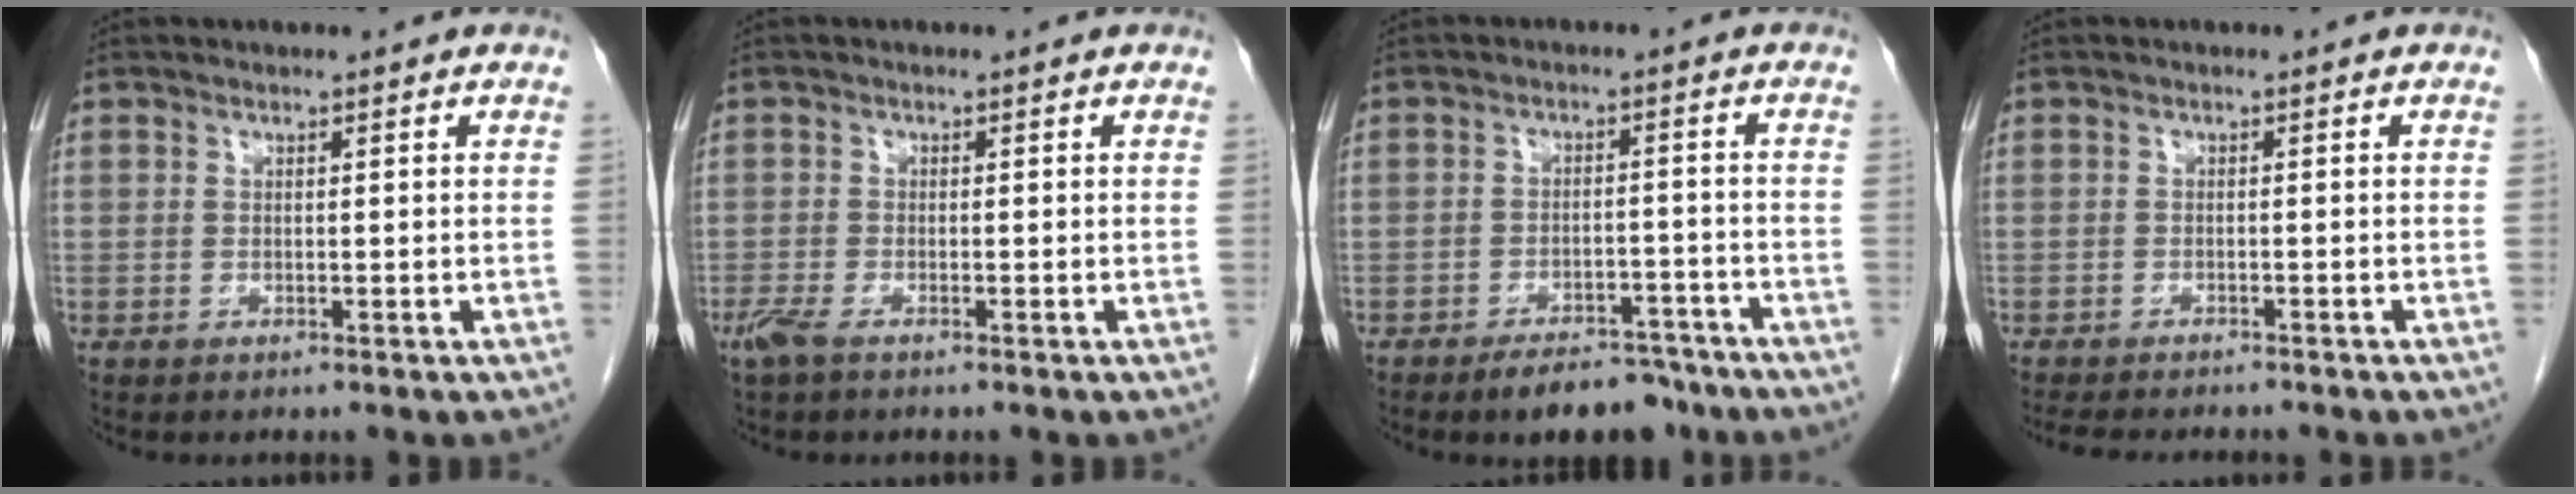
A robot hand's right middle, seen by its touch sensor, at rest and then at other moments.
{"total": 2.2, "force": [-1.6, 0.5, 1.5], "torque": [-0.038, -0.005, -0.032]}
{"total": 7.2, "force": [-5.8, 2.9, 3.0], "torque": [-0.036, 0.004, -0.087]}
{"total": 8.1, "force": [-7.2, 1.6, 3.4], "torque": [-0.047, -0.007, -0.099]}